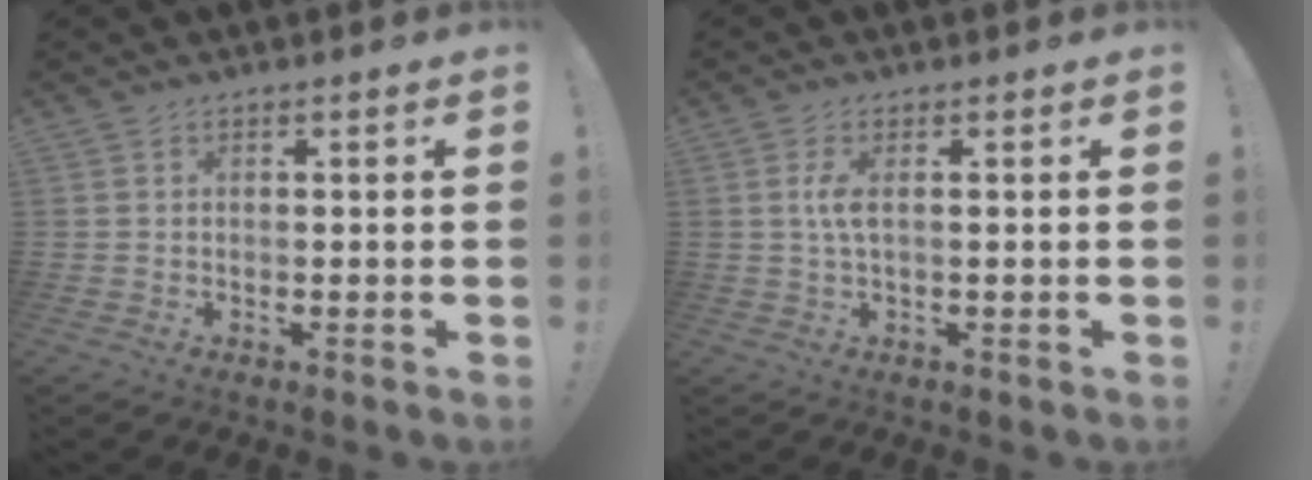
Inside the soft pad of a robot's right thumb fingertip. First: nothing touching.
{"total": 3.8, "force": [0.4, 1.1, 3.7], "torque": [-0.073, -0.002, 0.003]}